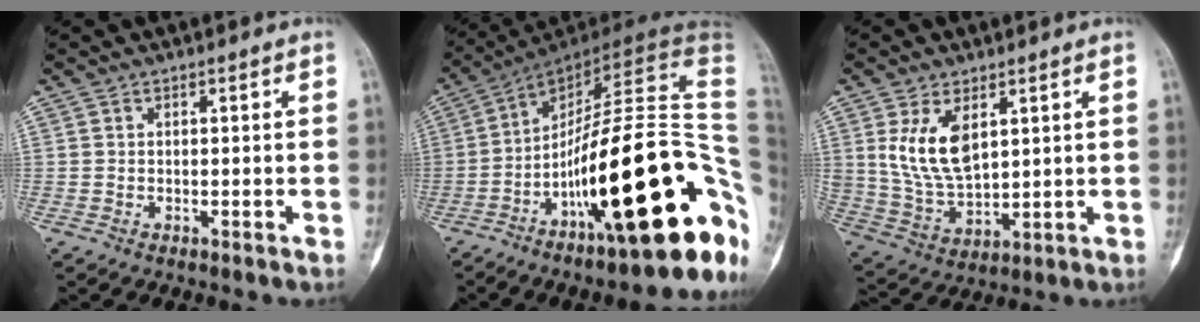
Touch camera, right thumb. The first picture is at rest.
{"total": 33.9, "force": [-9.5, 8.9, 31.3], "torque": [-0.378, 0.063, -0.144]}
{"total": 11.1, "force": [3.6, 6.3, 8.4], "torque": [-0.146, -0.015, 0.086]}